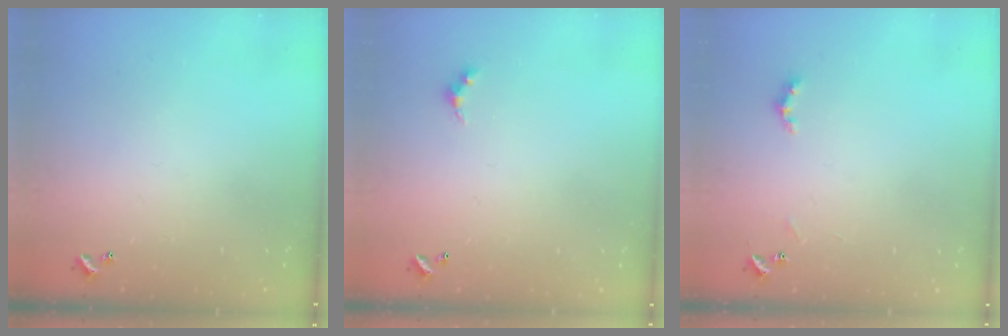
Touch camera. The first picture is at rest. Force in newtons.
{"total": 2.6, "press": 2.5, "slide": 0.6}
{"total": 2.6, "press": 2.5, "slide": 0.6}